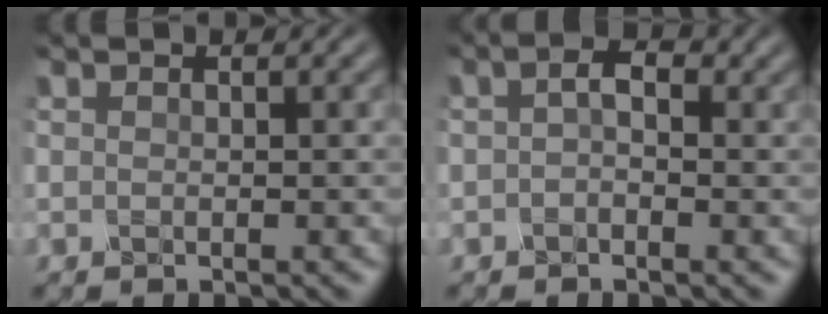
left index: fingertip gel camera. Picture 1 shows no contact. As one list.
[{"total": 2.2, "force": [0.0, 1.3, 1.7], "torque": [-0.027, 0.009, -0.008]}]